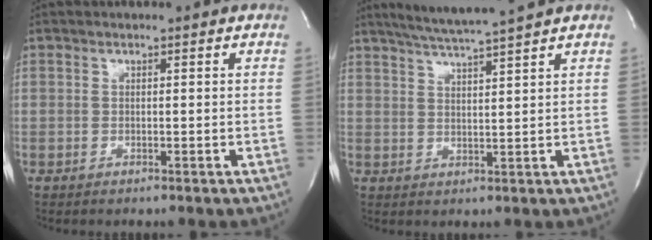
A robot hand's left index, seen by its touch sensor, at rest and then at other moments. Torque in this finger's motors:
{"motor_torque": [-0.01, -0.17, -0.16, 0.00]}